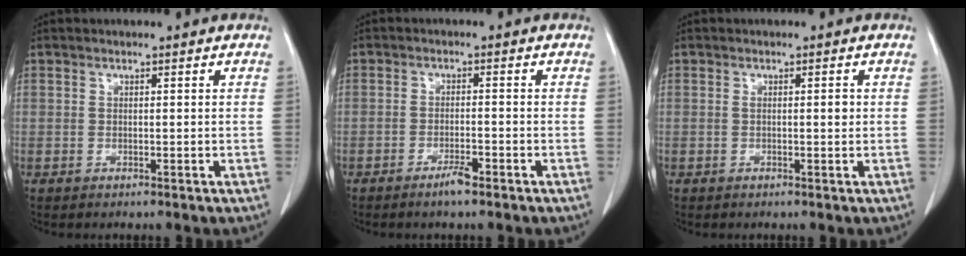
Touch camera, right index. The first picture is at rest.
{"total": 2.5, "force": [-1.8, 0.2, 1.8], "torque": [-0.028, 0.002, -0.029]}
{"total": 1.1, "force": [0.2, 0.2, 1.1], "torque": [-0.011, 0.002, 0.006]}